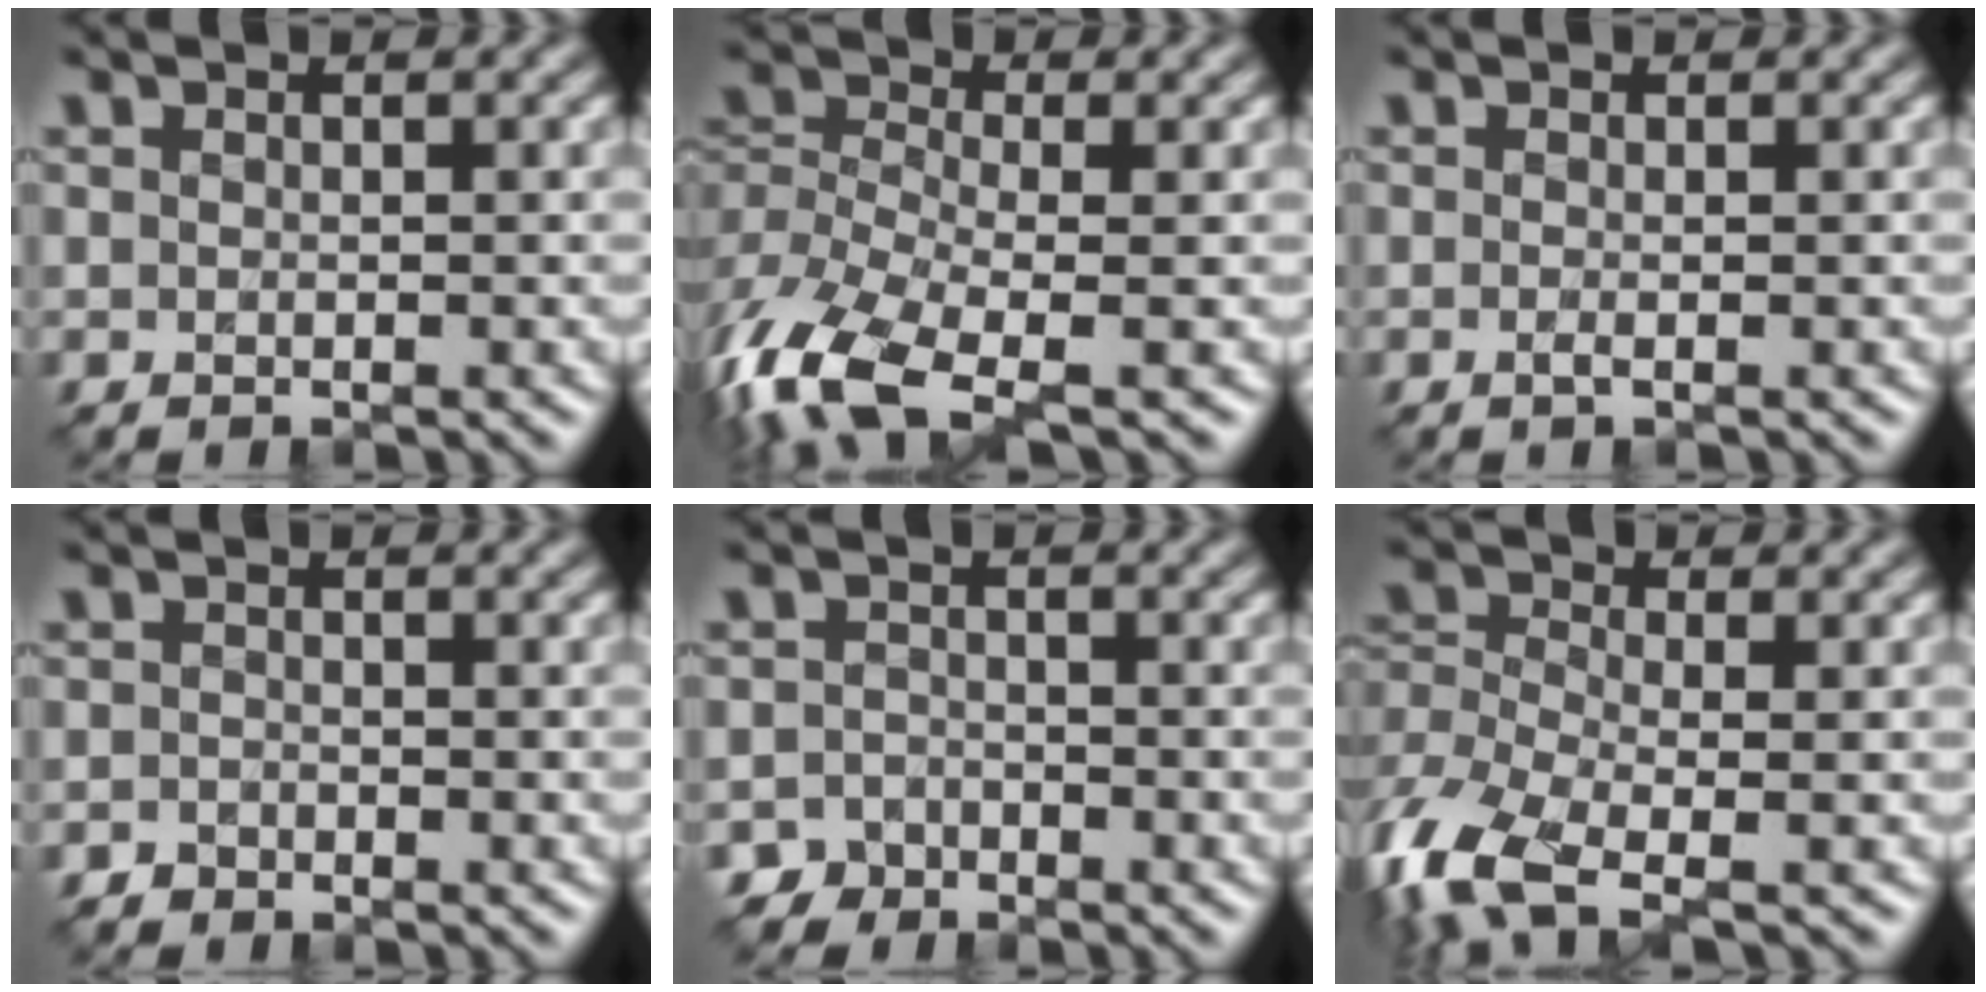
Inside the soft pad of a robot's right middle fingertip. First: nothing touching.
{"total": 10.2, "force": [-5.6, 4.2, 7.4], "torque": [-0.171, -0.019, -0.113]}
{"total": 0.7, "force": [-0.2, 0.2, 0.7], "torque": [-0.014, -0.006, -0.004]}
{"total": 0.9, "force": [-0.8, 0.4, 0.0], "torque": [0.003, -0.001, -0.017]}
{"total": 1.9, "force": [-1.5, 1.1, -0.1], "torque": [0.011, 0.005, -0.033]}
{"total": 9.0, "force": [-5.0, 3.8, 6.5], "torque": [-0.160, -0.019, -0.103]}